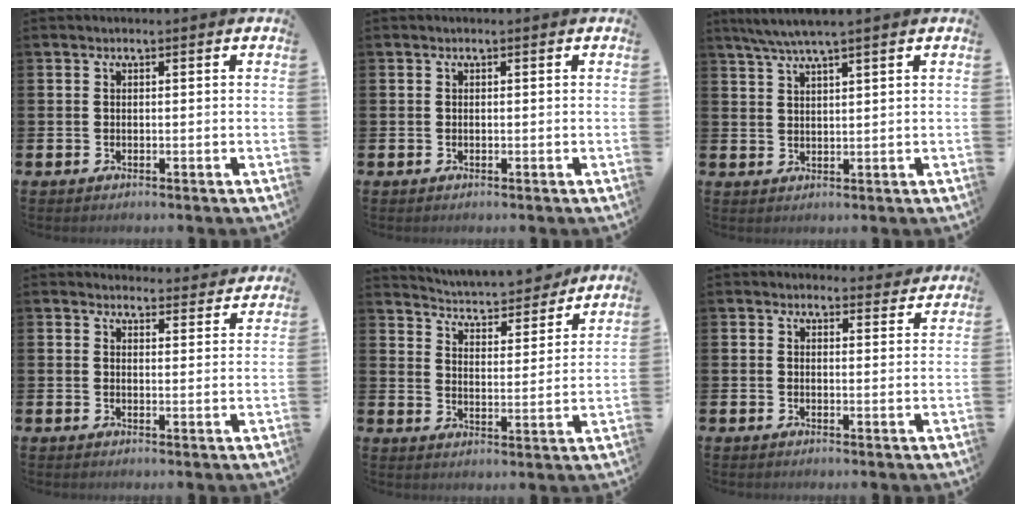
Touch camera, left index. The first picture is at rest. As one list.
[{"total": 0.0}, {"total": 3.8, "force": [3.3, -0.4, 1.8], "torque": [-0.049, -0.006, 0.060]}, {"total": 3.2, "force": [3.1, 0.6, -0.2], "torque": [0.006, -0.022, 0.055]}, {"total": 5.1, "force": [5.1, 0.6, 0.5], "torque": [-0.034, -0.046, 0.084]}, {"total": 2.1, "force": [2.0, 0.6, 0.1], "torque": [0.001, -0.008, 0.034]}]